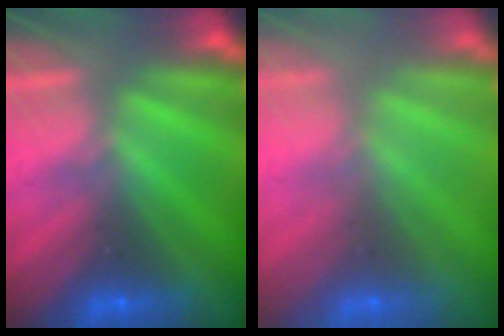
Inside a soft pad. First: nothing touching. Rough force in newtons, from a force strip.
{"total": 8.5}